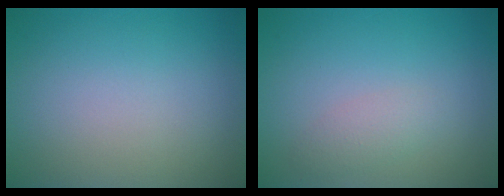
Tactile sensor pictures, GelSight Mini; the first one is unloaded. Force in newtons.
{"total": 1.5, "press": 1.5, "slide": 0.1}